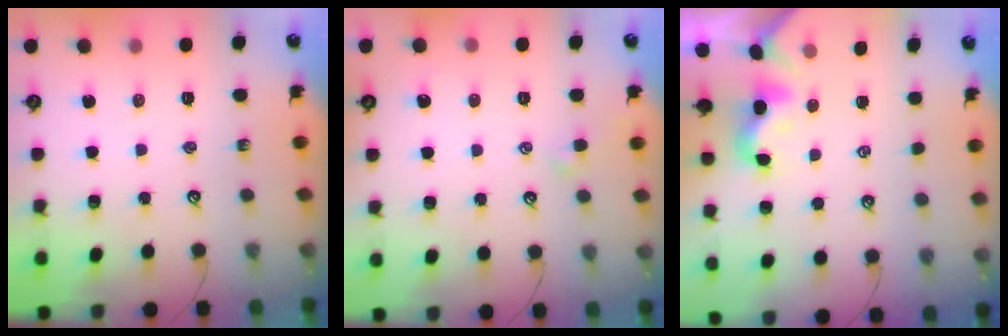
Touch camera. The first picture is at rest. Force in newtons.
{"total": 2.5, "press": 2.5, "slide": 0.4}
{"total": 1.9, "press": 1.9, "slide": 0.5}